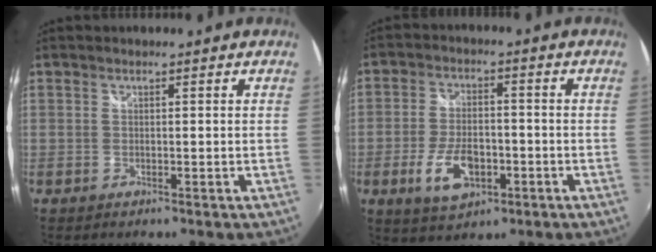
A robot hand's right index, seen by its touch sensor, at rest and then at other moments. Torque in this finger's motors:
{"motor_torque": [1.43, -0.16, 0.27, 0.06]}